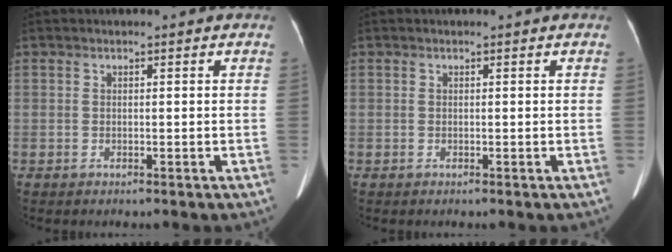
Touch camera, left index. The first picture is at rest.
{"total": 0.0}